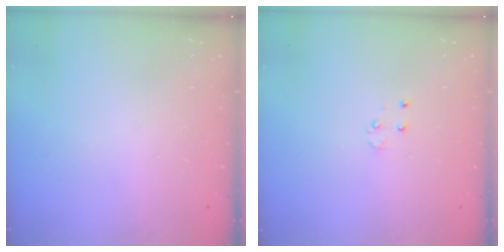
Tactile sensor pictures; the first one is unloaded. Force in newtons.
{"total": 3.1, "press": 3.1, "slide": 0.6}